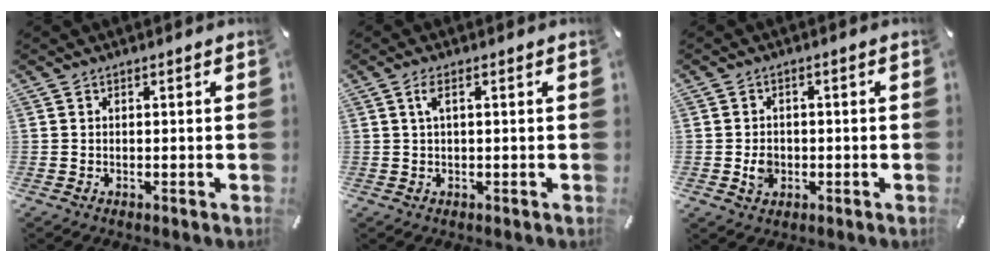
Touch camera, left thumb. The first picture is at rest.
{"total": 2.7, "force": [0.6, 0.7, 2.6], "torque": [-0.052, 0.005, 0.009]}
{"total": 4.0, "force": [-0.8, 3.4, 2.0], "torque": [-0.033, -0.001, -0.015]}